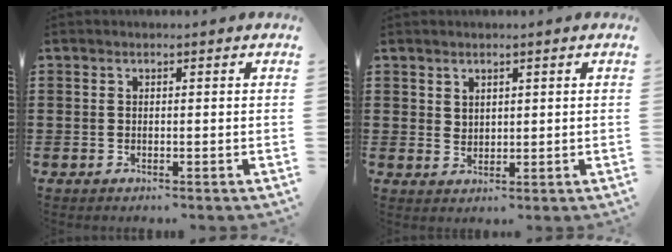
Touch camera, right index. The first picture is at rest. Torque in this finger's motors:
{"motor_torque": [-0.18, 0.24, 0.00, 0.00]}